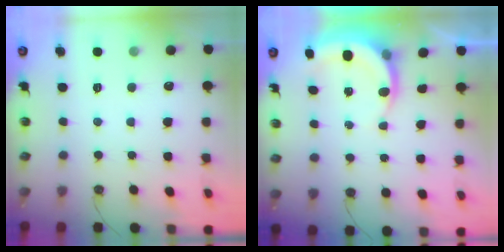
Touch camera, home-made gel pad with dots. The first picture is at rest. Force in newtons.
{"total": 4.9, "press": 4.9, "slide": 0.7}